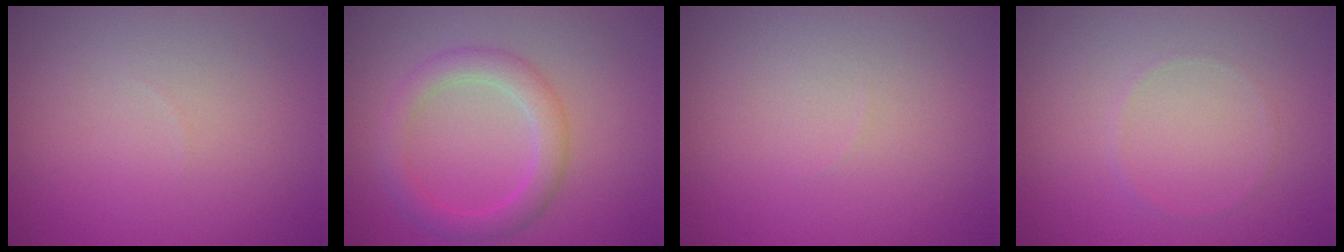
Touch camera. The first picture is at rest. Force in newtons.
{"total": 3.1, "press": 3.1, "slide": 0.2}
{"total": 0.0}
{"total": 0.5, "press": 0.5, "slide": 0.1}